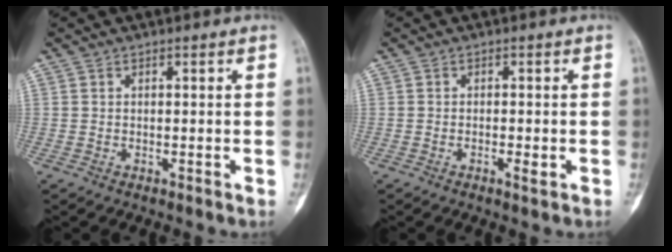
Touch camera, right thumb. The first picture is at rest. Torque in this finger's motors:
{"motor_torque": [-0.23, 0.12, -0.09, 0.53, -0.07]}